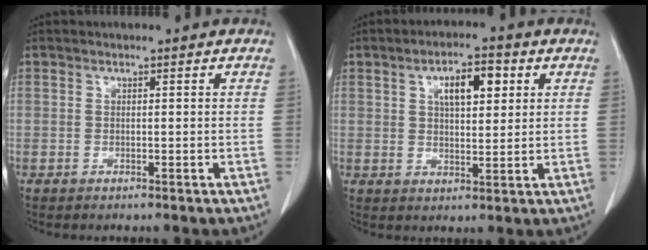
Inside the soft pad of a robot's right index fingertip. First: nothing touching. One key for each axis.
{"total": 6.7, "fx": 2.6, "fy": 2.6, "fz": 5.6, "tx": -0.093, "ty": 0.010, "tz": 0.042}